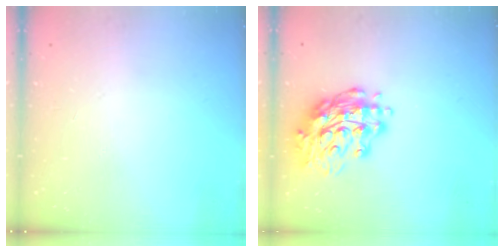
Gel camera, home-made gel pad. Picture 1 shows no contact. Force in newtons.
{"total": 16.6, "press": 16.6, "slide": 1.6}